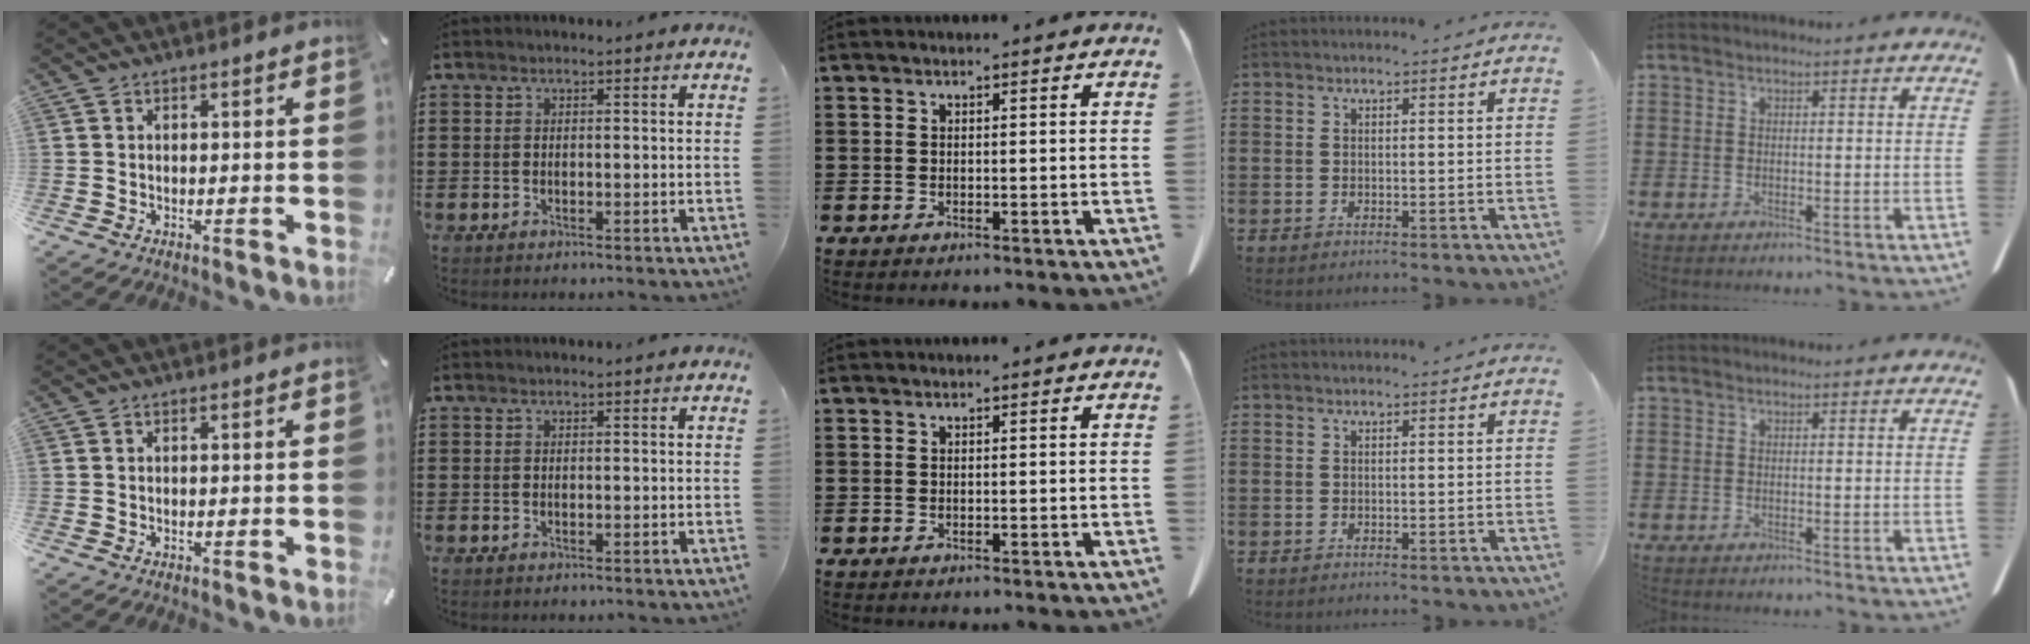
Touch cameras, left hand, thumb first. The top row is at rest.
{}